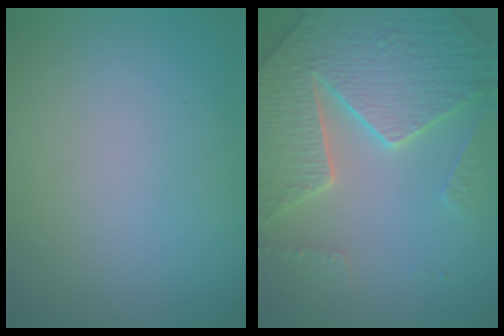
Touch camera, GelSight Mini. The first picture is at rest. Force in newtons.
{"total": 7.5, "press": 7.3, "slide": 2.0}